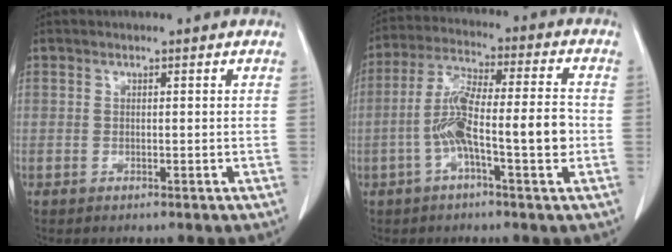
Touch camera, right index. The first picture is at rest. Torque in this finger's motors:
{"motor_torque": [0.50, -0.20, 0.37, 0.15]}